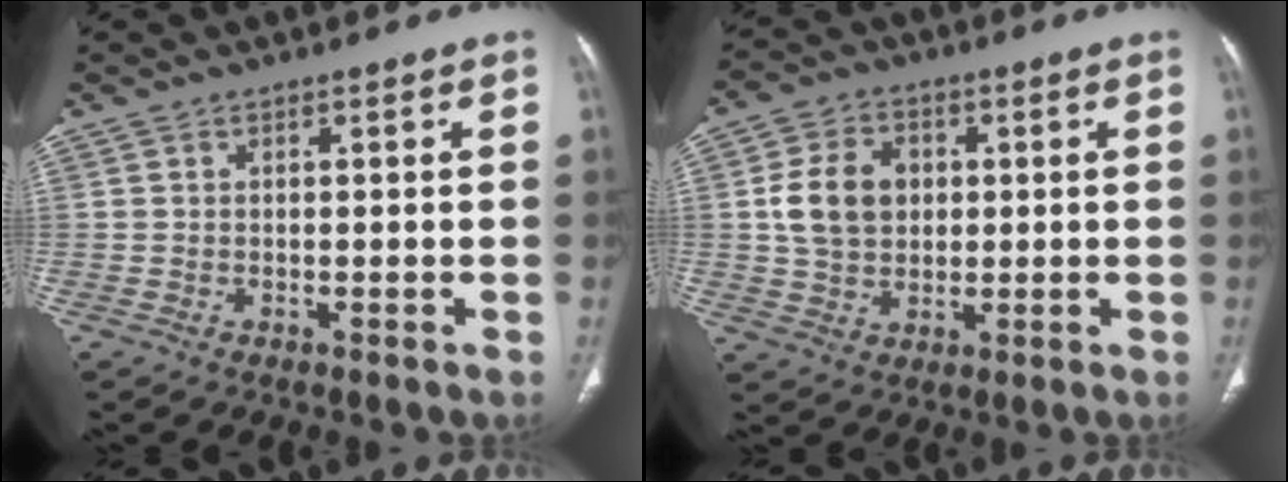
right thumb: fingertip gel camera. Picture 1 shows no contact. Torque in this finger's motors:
{"motor_torque": [0.15, 0.10, 0.66, -0.56, 0.00]}